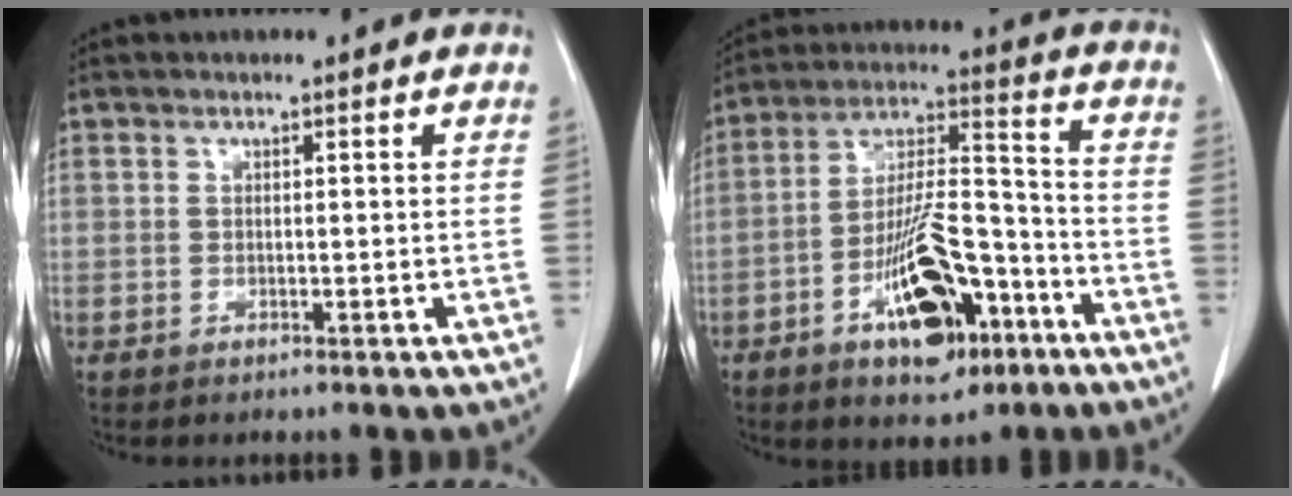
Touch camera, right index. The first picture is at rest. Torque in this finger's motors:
{"motor_torque": [1.31, -0.82, 0.38, 0.21]}